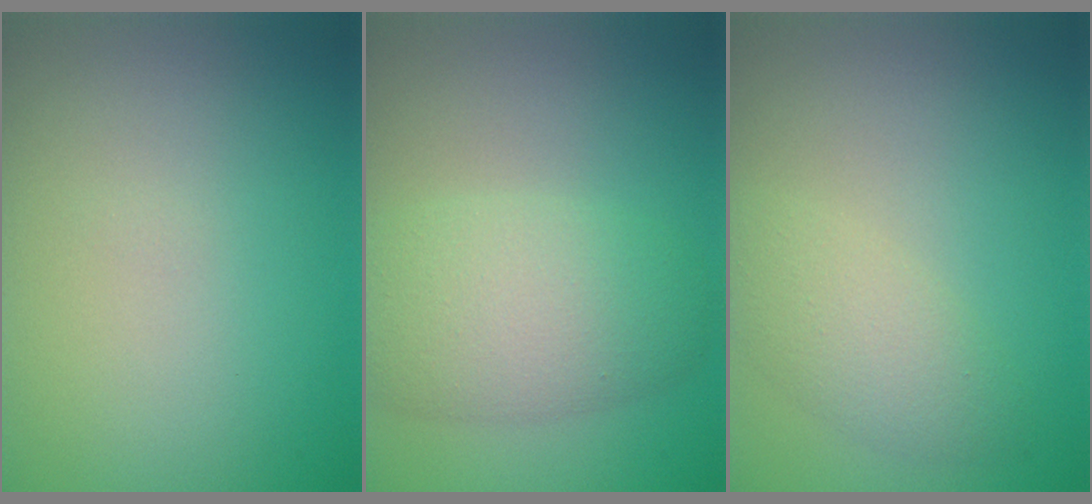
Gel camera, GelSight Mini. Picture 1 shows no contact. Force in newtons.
{"total": 5.8, "press": 5.8, "slide": 0.1}
{"total": 2.9, "press": 2.9, "slide": 0.1}